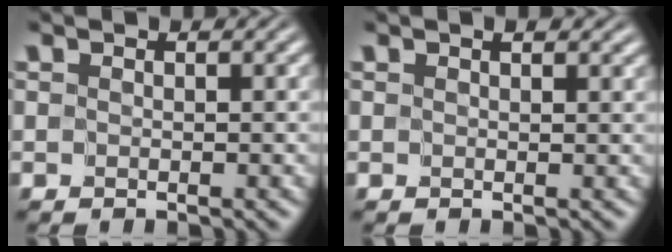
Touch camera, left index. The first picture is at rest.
{"total": 1.1, "force": [0.6, 0.4, 0.8], "torque": [-0.005, 0.001, 0.009]}